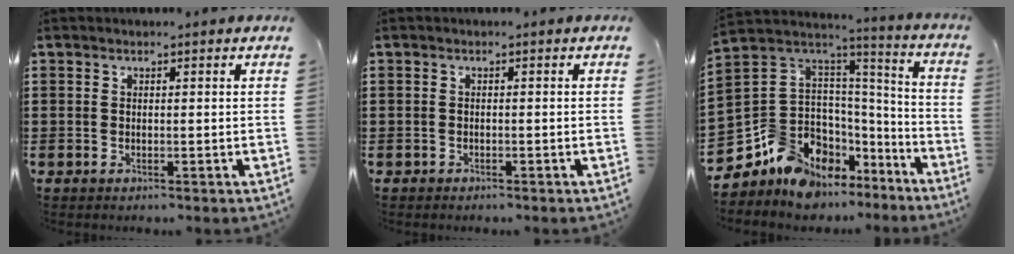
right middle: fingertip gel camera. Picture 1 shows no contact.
{"total": 0.7, "force": [-0.6, 0.4, 0.0], "torque": [-0.001, 0.003, -0.015]}
{"total": 10.6, "force": [-7.7, 6.7, 2.7], "torque": [-0.096, -0.004, -0.150]}